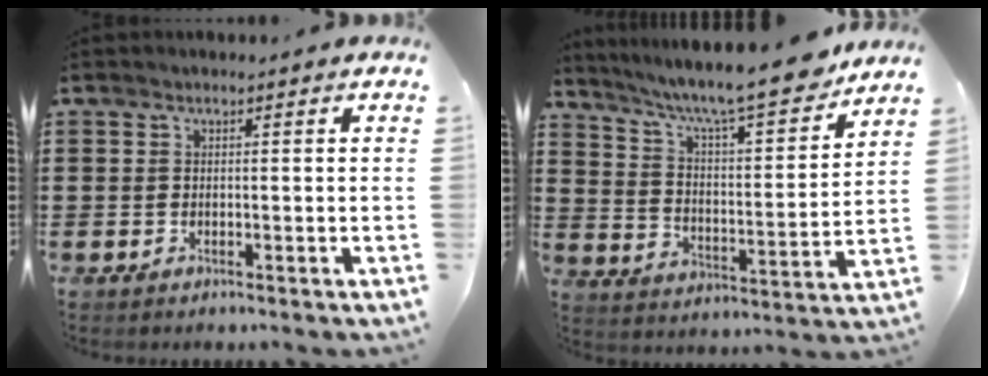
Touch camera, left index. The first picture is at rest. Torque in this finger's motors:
{"motor_torque": [1.08, -1.06, 0.40, 0.21]}